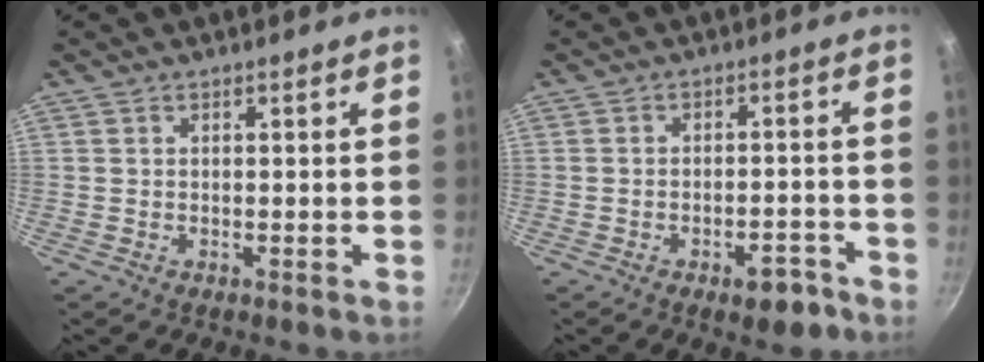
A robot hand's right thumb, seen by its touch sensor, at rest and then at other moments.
{"total": 5.7, "force": [-3.6, 2.5, 3.7], "torque": [-0.040, 0.026, -0.047]}